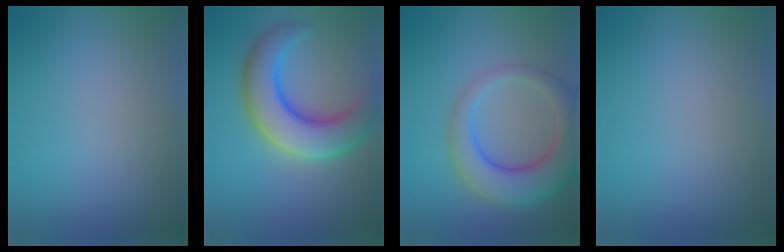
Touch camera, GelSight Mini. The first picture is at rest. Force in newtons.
{"total": 8.4, "press": 8.4, "slide": 0.3}
{"total": 7.2, "press": 7.2, "slide": 0.6}
{"total": 0.0}